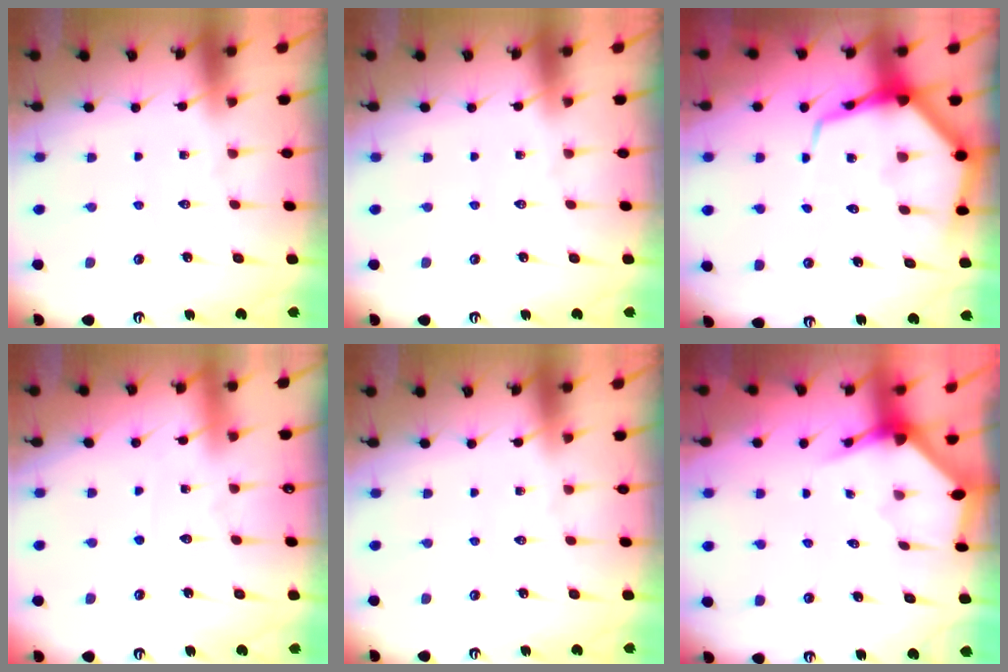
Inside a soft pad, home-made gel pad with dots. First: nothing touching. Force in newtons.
{"total": 0.0}
{"total": 10.7, "press": 10.7, "slide": 1.1}
{"total": 2.4, "press": 2.4, "slide": 0.3}
{"total": 0.0}
{"total": 3.2, "press": 3.2, "slide": 0.3}